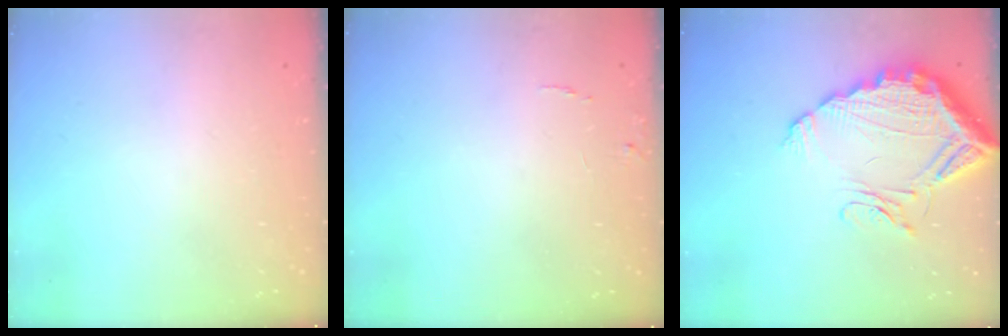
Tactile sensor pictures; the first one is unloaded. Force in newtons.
{"total": 5.6, "press": 5.6, "slide": 0.4}
{"total": 15.9, "press": 15.8, "slide": 1.4}